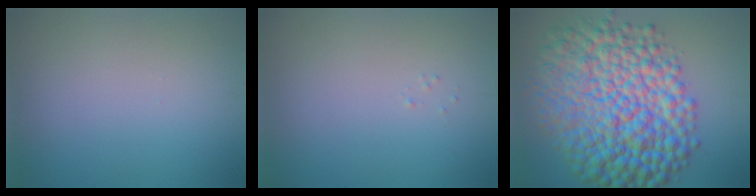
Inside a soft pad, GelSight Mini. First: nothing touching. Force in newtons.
{"total": 0.0}
{"total": 13.9, "press": 13.9, "slide": 0.0}